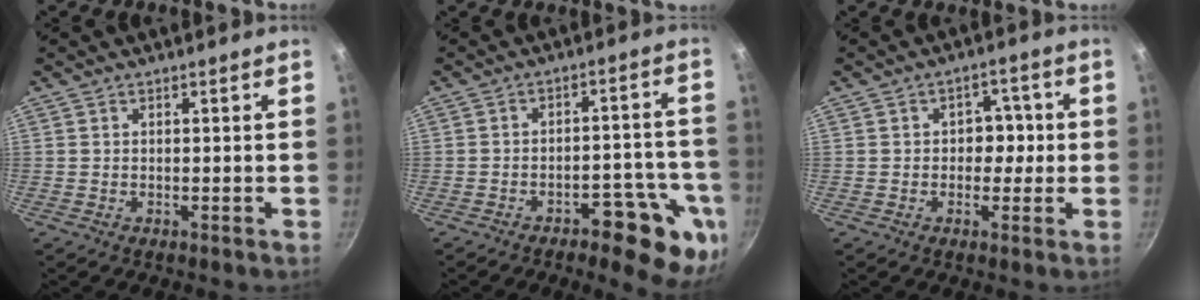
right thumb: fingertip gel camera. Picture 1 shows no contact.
{"total": 12.8, "force": [-6.4, 5.3, 9.7], "torque": [-0.075, 0.043, -0.080]}
{"total": 4.9, "force": [-0.2, 4.0, 2.8], "torque": [0.010, 0.010, -0.006]}